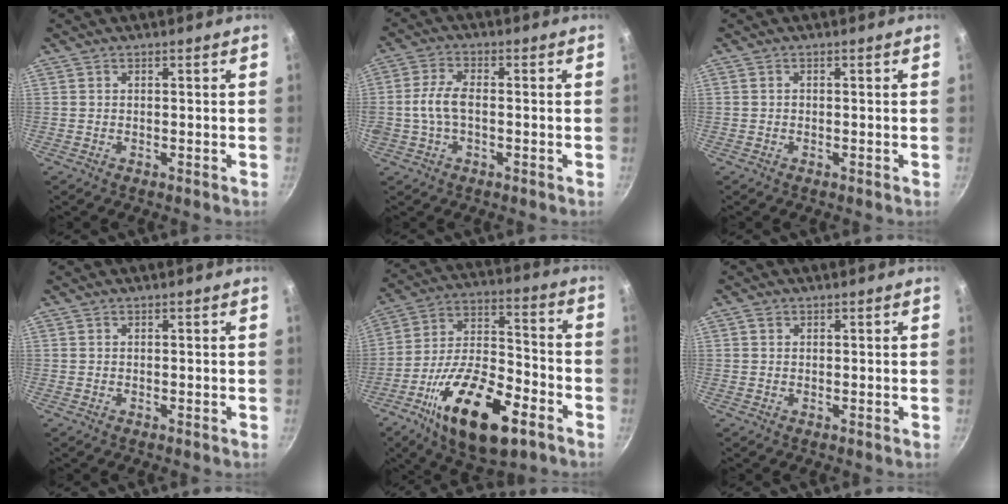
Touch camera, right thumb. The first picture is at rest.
{"total": 6.0, "force": [-0.7, 3.1, 5.1], "torque": [-0.105, 0.016, -0.018]}
{"total": 0.0}
{"total": 0.0}
{"total": 23.3, "force": [-11.4, 9.9, 17.7], "torque": [-0.284, 0.046, -0.197]}
{"total": 0.8, "force": [0.3, 0.7, 0.1], "torque": [-0.001, 0.000, 0.004]}